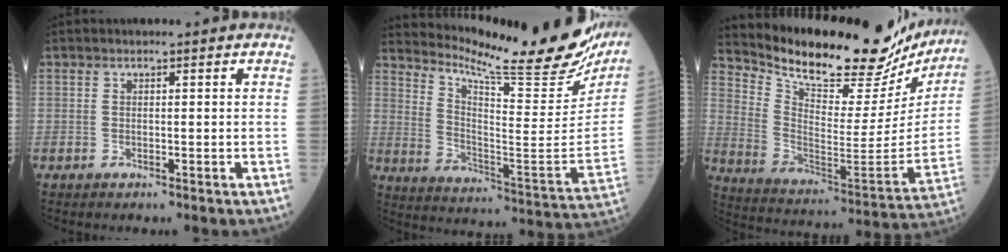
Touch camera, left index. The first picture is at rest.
{"total": 25.1, "force": [22.3, 1.7, 11.4], "torque": [-0.190, -0.092, 0.306]}
{"total": 25.8, "force": [23.2, 6.4, 9.1], "torque": [-0.154, -0.066, 0.326]}